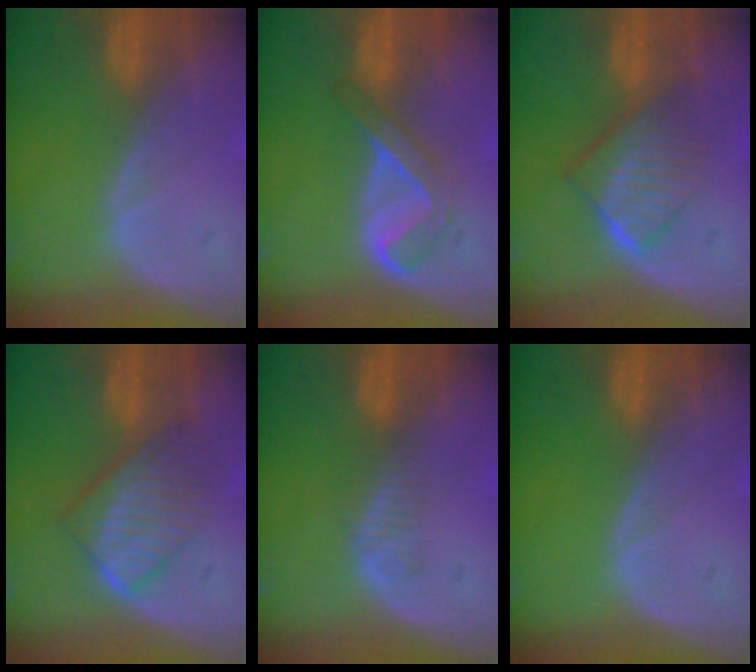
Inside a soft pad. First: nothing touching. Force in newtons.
{"total": 5.2, "press": 4.4, "slide": 2.9}
{"total": 6.4, "press": 5.8, "slide": 2.8}
{"total": 6.6, "press": 6.4, "slide": 1.8}
{"total": 1.9, "press": 1.6, "slide": 1.0}
{"total": 0.0}